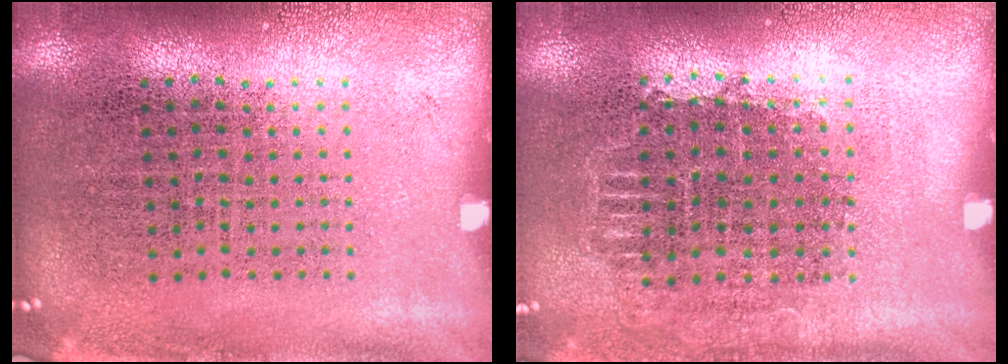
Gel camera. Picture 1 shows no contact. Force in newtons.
{"total": 0.7, "press": 0.7, "slide": 0.1}